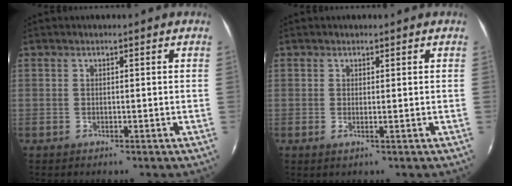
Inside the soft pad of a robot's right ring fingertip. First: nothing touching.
{"total": 0.8, "force": [0.3, -0.3, 0.7], "torque": [-0.017, -0.003, 0.003]}